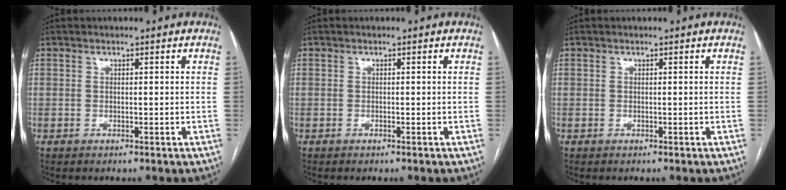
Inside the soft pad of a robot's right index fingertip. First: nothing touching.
{"total": 0.0}
{"total": 0.0}